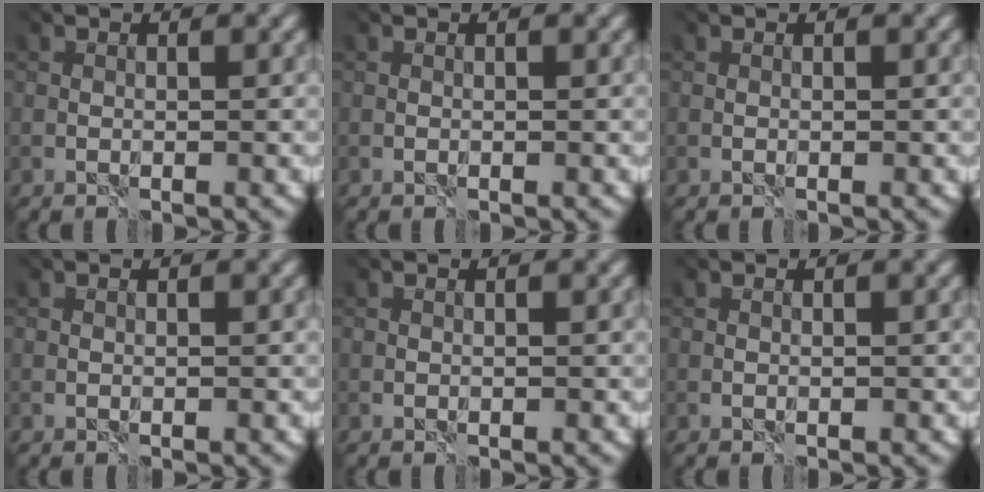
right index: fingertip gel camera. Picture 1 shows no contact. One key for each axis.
{"total": 0.0}
{"total": 0.0}
{"total": 0.0}
{"total": 0.0}
{"total": 0.0}